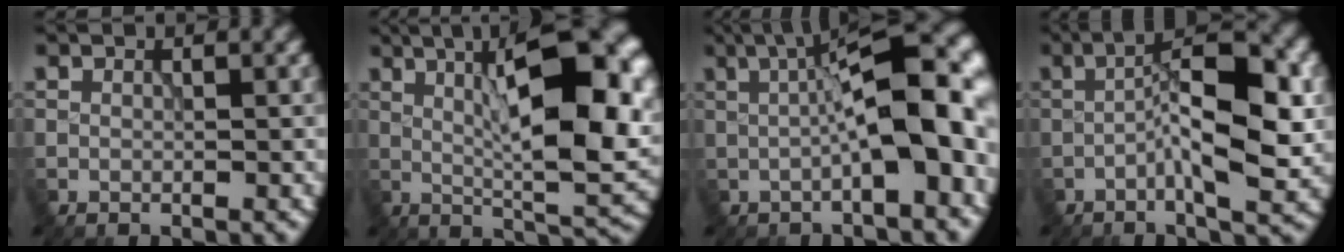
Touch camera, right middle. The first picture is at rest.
{"total": 12.8, "force": [1.8, 3.8, 12.1], "torque": [-0.163, 0.009, 0.023]}
{"total": 9.7, "force": [0.2, 2.7, 9.4], "torque": [-0.127, 0.011, -0.003]}
{"total": 8.9, "force": [-1.3, 2.5, 8.5], "torque": [-0.127, 0.012, -0.031]}